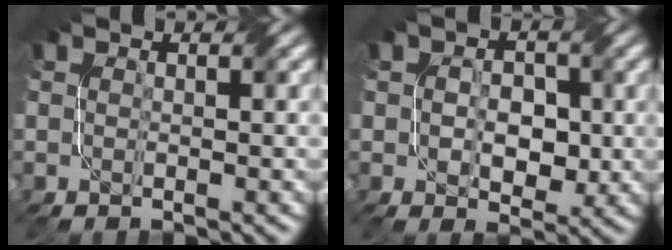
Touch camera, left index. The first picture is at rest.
{"total": 3.8, "force": [-0.4, 2.6, 2.8], "torque": [-0.038, 0.001, -0.007]}